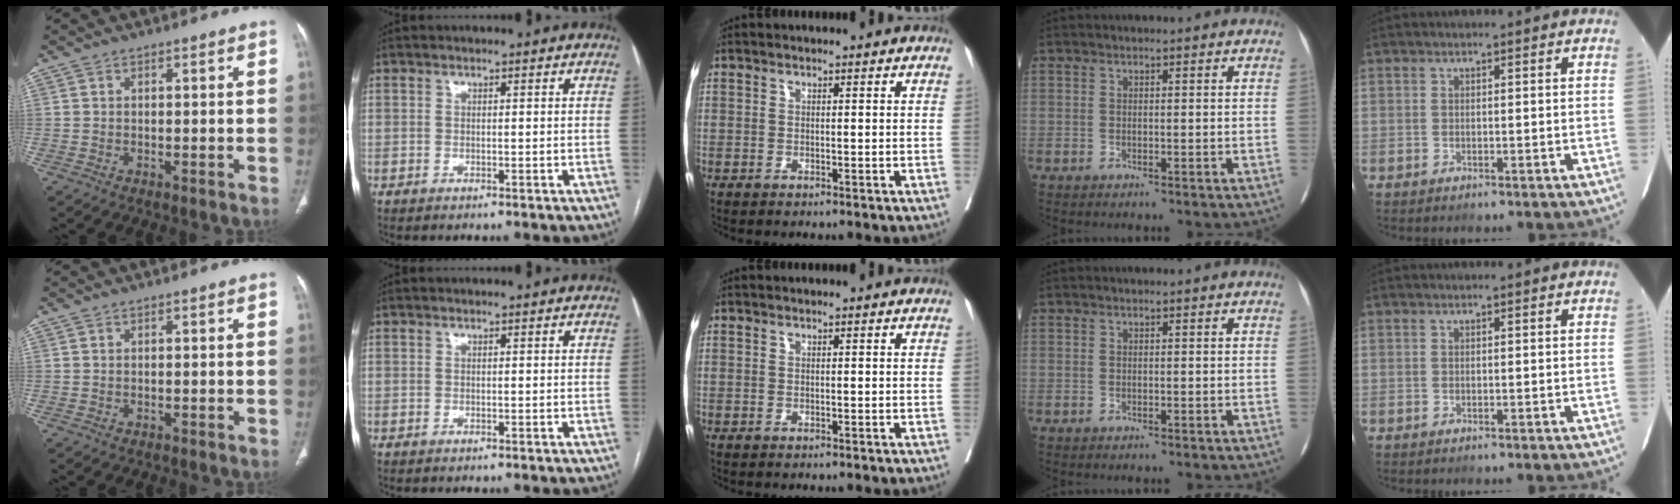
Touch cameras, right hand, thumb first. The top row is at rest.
{}